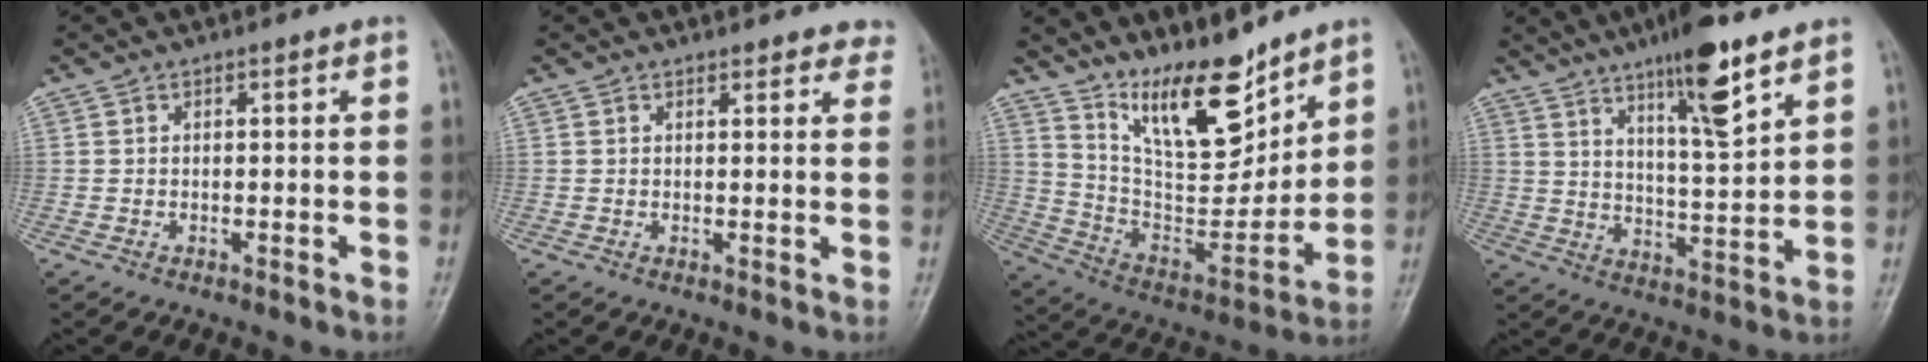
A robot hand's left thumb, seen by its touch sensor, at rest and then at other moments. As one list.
[{"total": 5.0, "force": [4.5, 1.8, 1.0], "torque": [0.025, -0.018, 0.034]}, {"total": 16.2, "force": [12.0, 5.5, 9.4], "torque": [-0.114, -0.084, 0.226]}, {"total": 12.7, "force": [8.0, 2.2, 9.6], "torque": [-0.149, -0.046, 0.133]}]